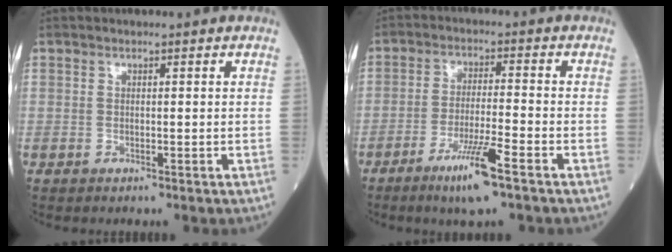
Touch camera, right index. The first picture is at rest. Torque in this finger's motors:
{"motor_torque": [1.47, -0.67, 0.76, 0.21]}